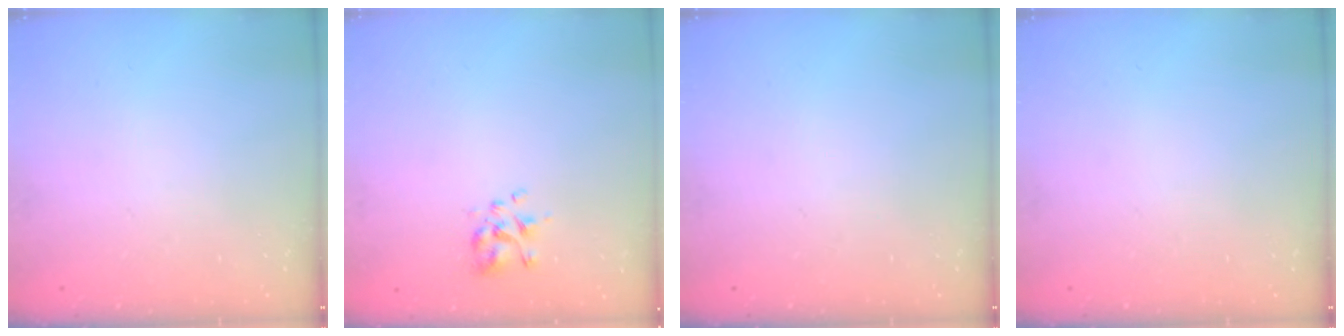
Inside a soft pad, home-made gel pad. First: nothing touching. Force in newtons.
{"total": 2.2, "press": 2.1, "slide": 0.8}
{"total": 0.0}
{"total": 0.0}